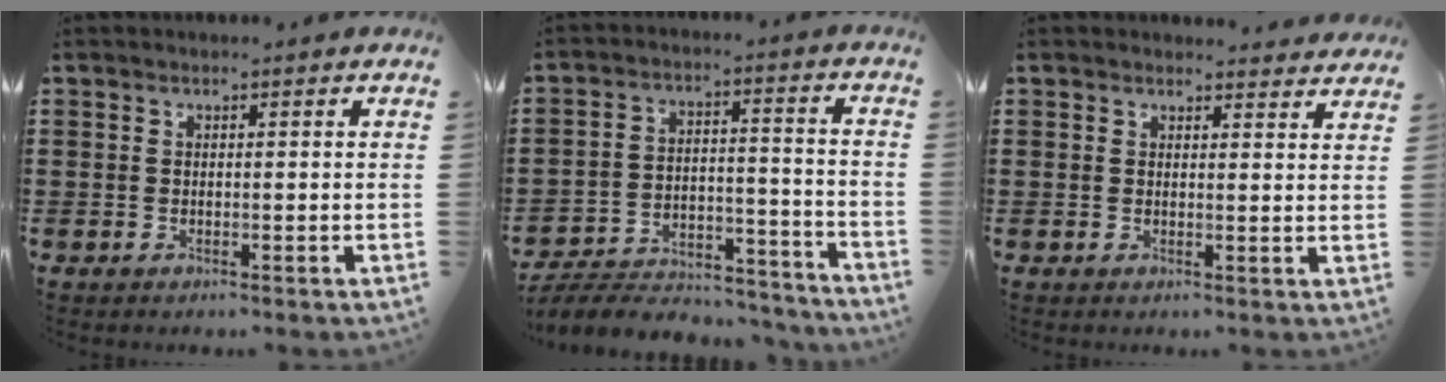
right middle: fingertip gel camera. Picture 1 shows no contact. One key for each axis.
{"total": 5.7, "fx": -5.5, "fy": 1.2, "fz": 1.0, "tx": -0.023, "ty": 0.007, "tz": -0.111}
{"total": 1.8, "fx": 1.7, "fy": 0.4, "fz": 0.0, "tx": 0.010, "ty": -0.005, "tz": 0.030}